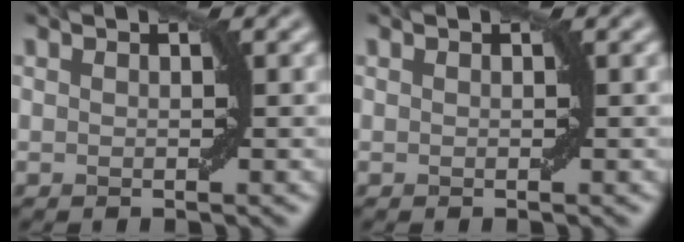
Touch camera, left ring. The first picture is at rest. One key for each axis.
{"total": 0.0}